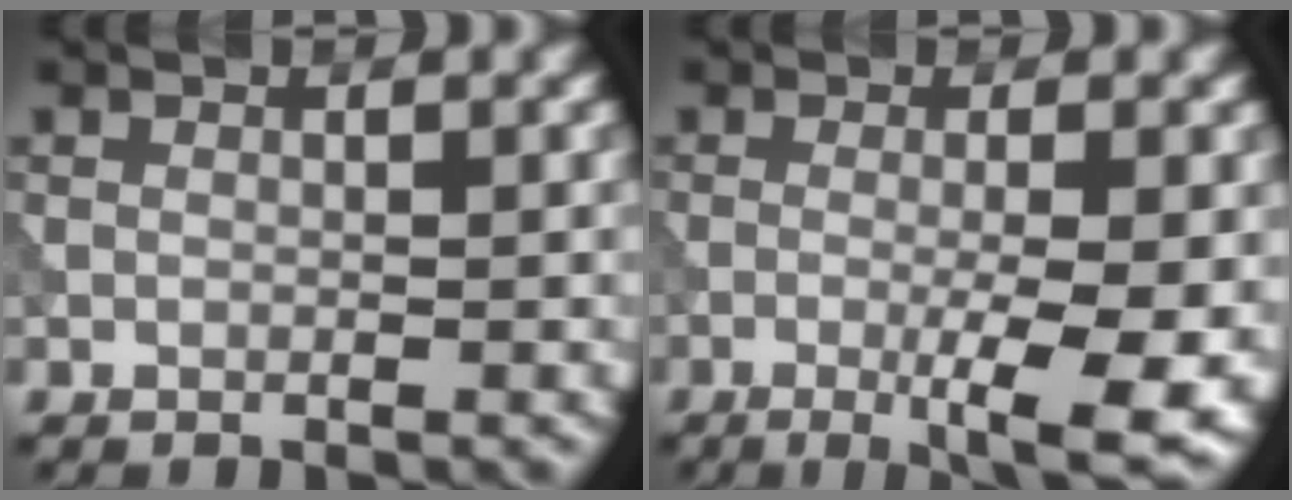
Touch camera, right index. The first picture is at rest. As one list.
[{"total": 6.9, "force": [-1.8, 1.2, 6.5], "torque": [-0.097, -0.010, -0.026]}]